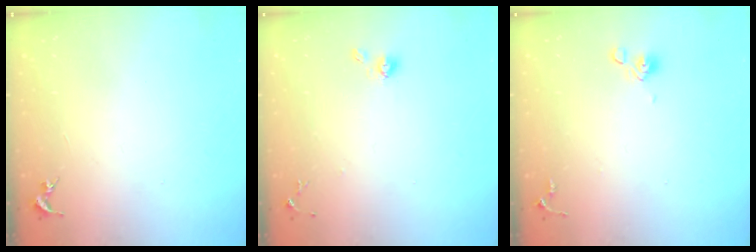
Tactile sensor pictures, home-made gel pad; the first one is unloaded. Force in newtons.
{"total": 6.5, "press": 6.4, "slide": 1.5}
{"total": 6.3, "press": 6.0, "slide": 2.1}